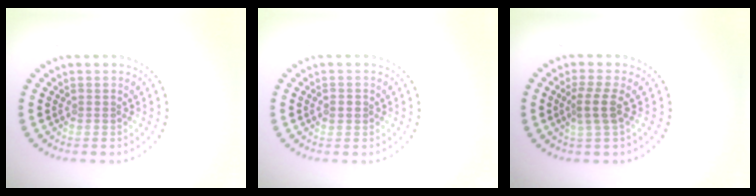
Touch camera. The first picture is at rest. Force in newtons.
{"total": 1.0, "press": 0.9, "slide": 0.2}
{"total": 2.3, "press": 1.9, "slide": 1.4}